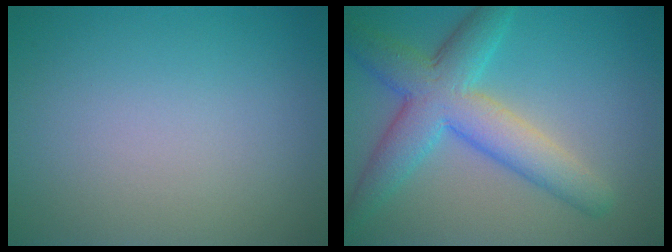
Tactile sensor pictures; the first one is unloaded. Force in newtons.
{"total": 7.1, "press": 7.1, "slide": 0.2}